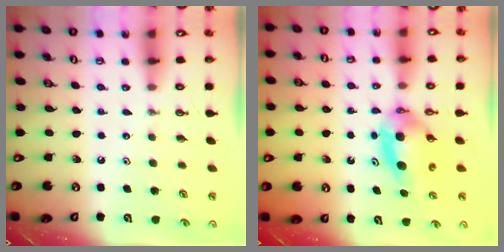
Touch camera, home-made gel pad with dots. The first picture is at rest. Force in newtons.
{"total": 6.6, "press": 5.7, "slide": 3.4}